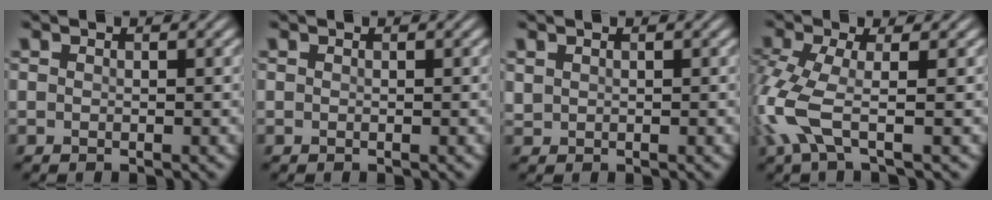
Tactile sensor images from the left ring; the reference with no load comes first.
{"total": 0.0}
{"total": 0.6, "force": [0.4, 0.4, 0.1], "torque": [-0.005, 0.000, 0.013]}
{"total": 4.9, "force": [-1.9, 1.3, 4.3], "torque": [-0.121, -0.010, -0.046]}